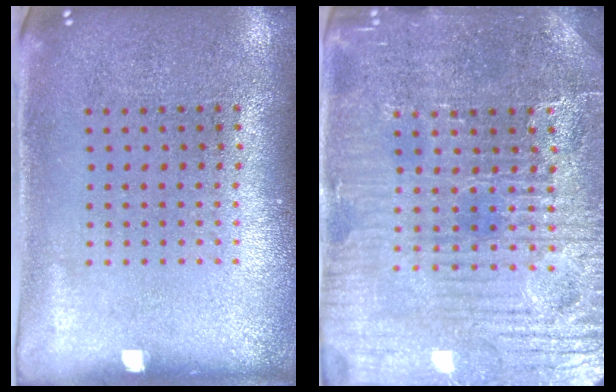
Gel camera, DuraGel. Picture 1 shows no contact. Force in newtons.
{"total": 4.8, "press": 4.6, "slide": 1.3}